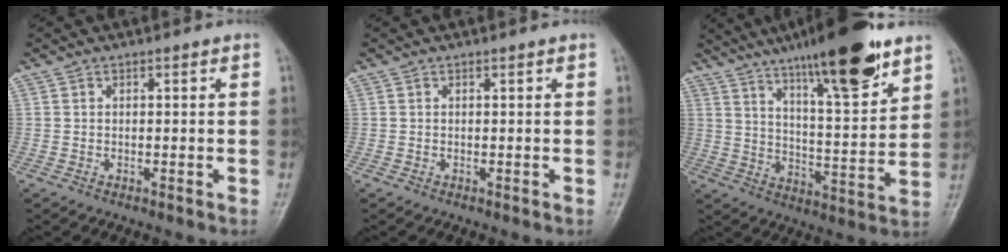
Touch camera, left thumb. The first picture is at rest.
{"total": 0.0}
{"total": 19.7, "force": [13.2, 3.7, 14.1], "torque": [-0.197, -0.062, 0.211]}